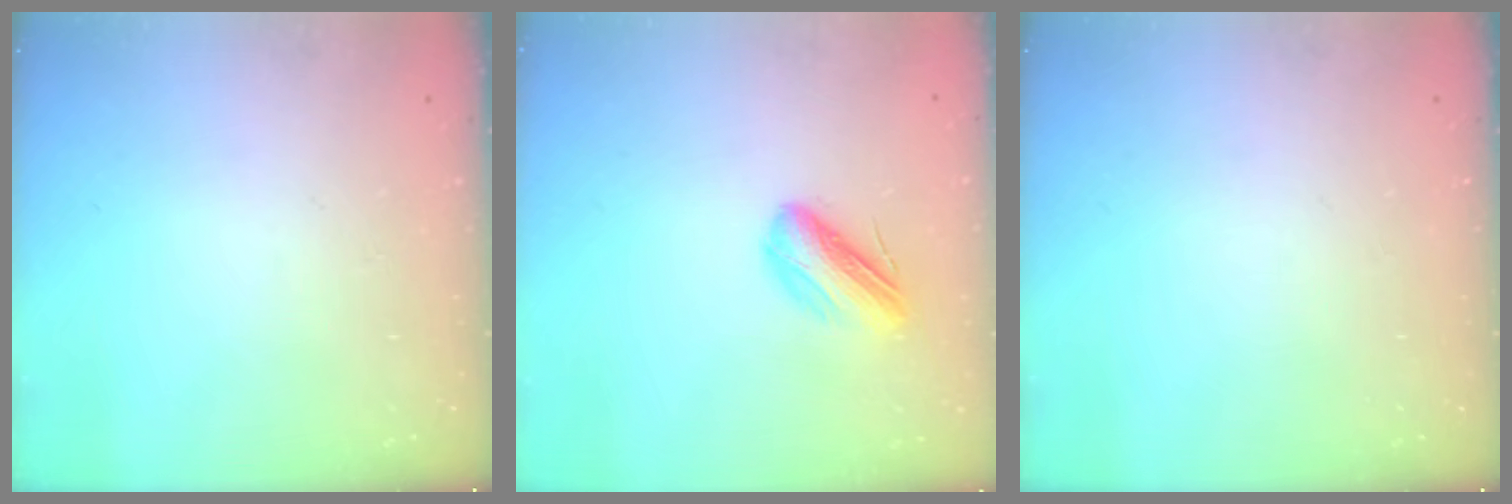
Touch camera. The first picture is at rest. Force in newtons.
{"total": 8.0, "press": 7.9, "slide": 1.1}
{"total": 0.0}